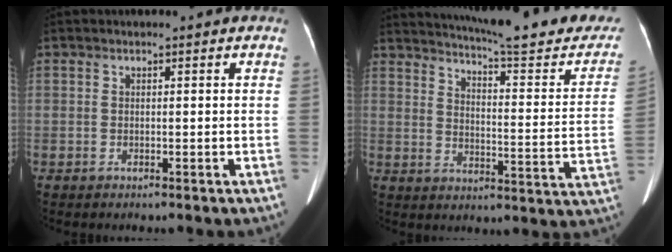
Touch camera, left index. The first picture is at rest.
{"total": 24.4, "force": [21.9, 2.5, 10.5], "torque": [-0.151, -0.070, 0.264]}